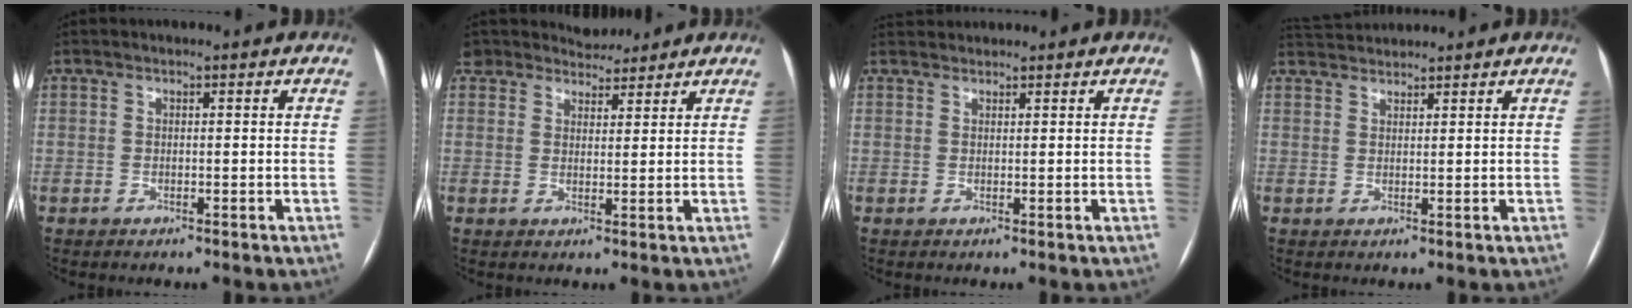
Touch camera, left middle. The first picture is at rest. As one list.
[{"total": 6.5, "force": [6.2, 2.1, -0.2], "torque": [0.013, 0.016, 0.097]}, {"total": 2.0, "force": [2.0, 0.1, -0.2], "torque": [-0.004, 0.028, 0.042]}, {"total": 4.0, "force": [4.0, -0.2, 0.2], "torque": [-0.008, 0.030, 0.077]}]